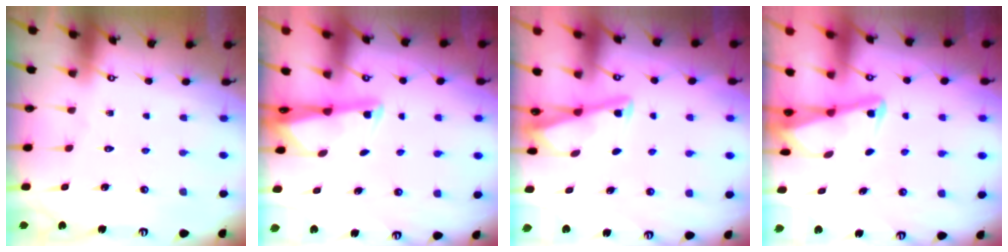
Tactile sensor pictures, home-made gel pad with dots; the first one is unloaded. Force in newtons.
{"total": 1.8, "press": 1.7, "slide": 0.4}
{"total": 2.9, "press": 2.9, "slide": 0.3}
{"total": 2.0, "press": 2.0, "slide": 0.4}